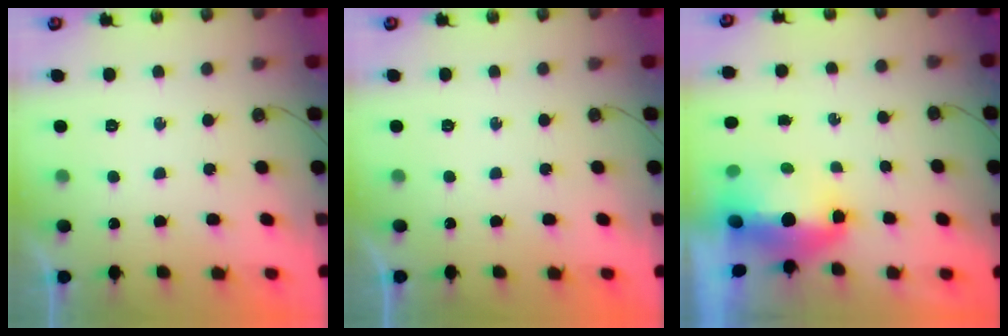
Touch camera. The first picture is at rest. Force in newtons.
{"total": 0.0}
{"total": 8.5, "press": 8.3, "slide": 1.4}